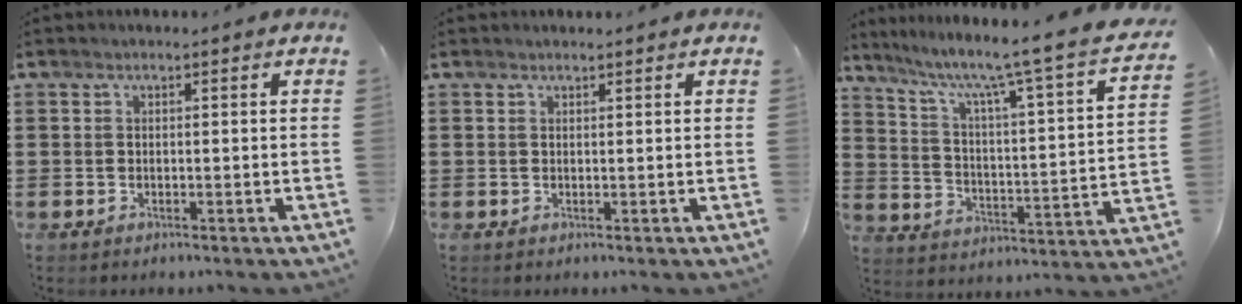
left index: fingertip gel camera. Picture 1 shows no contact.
{"total": 0.6, "force": [0.6, 0.0, 0.1], "torque": [-0.003, -0.001, 0.011]}
{"total": 7.3, "force": [5.6, -0.5, 4.6], "torque": [-0.104, -0.057, 0.077]}